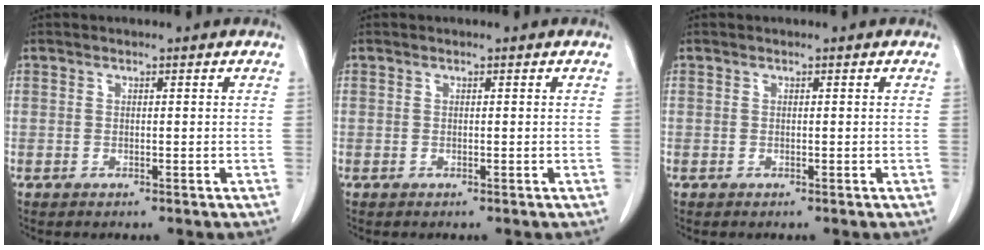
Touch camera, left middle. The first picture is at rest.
{"total": 0.0}
{"total": 0.0}